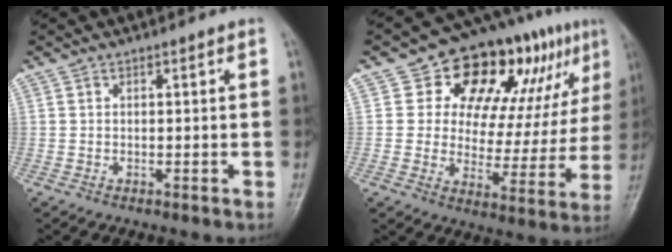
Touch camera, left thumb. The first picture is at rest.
{"total": 21.5, "force": [10.0, 11.7, 15.1], "torque": [-0.144, -0.009, 0.144]}